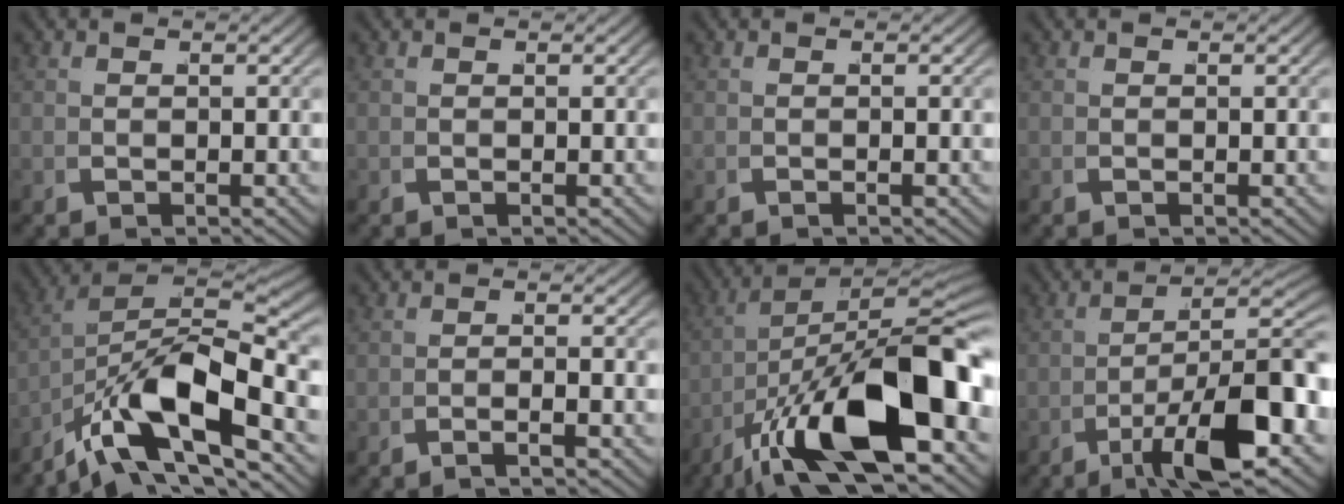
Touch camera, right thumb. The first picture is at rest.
{"total": 0.0}
{"total": 0.0}
{"total": 0.0}
{"total": 13.0, "force": [-2.6, 7.1, 10.5], "torque": [-0.201, -0.033, -0.025]}
{"total": 1.0, "force": [-0.8, -0.3, 0.6], "torque": [-0.010, 0.009, -0.018]}
{"total": 18.7, "force": [-2.1, 9.4, 16.1], "torque": [-0.277, -0.045, -0.007]}
{"total": 11.3, "force": [-1.7, 5.2, 9.9], "torque": [-0.164, -0.025, -0.011]}